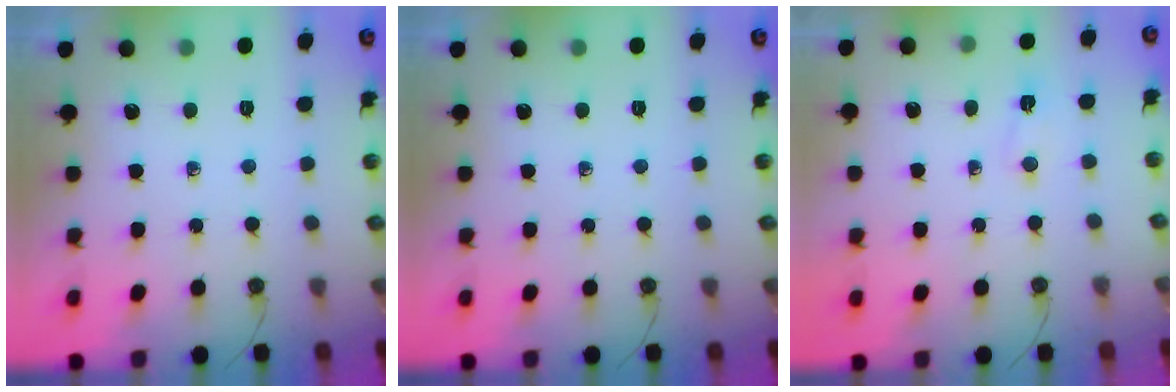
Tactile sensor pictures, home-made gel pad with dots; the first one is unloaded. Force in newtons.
{"total": 0.0}
{"total": 2.1, "press": 2.0, "slide": 0.5}